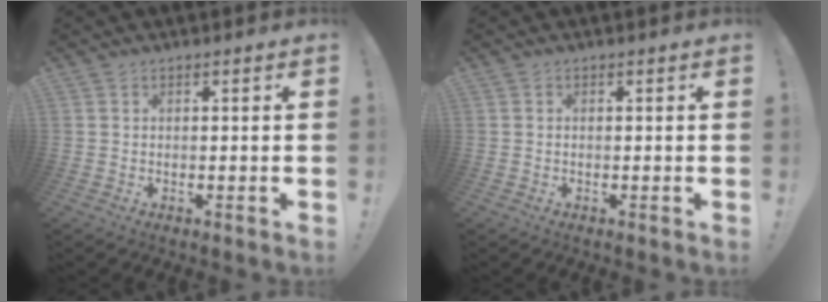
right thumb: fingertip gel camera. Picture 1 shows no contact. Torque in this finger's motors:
{"motor_torque": [-0.03, 0.03, -0.08, -0.02, -0.02]}